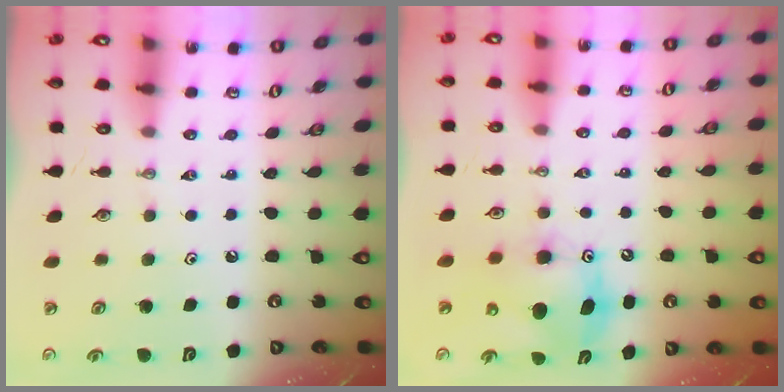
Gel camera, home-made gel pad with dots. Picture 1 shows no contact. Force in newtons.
{"total": 9.4, "press": 9.4, "slide": 0.6}